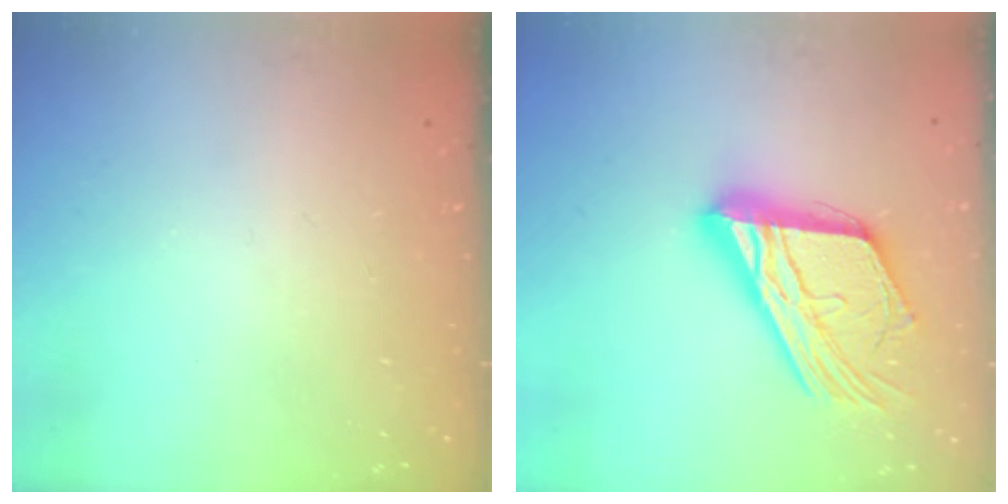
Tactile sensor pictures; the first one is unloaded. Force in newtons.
{"total": 21.6, "press": 21.5, "slide": 1.9}